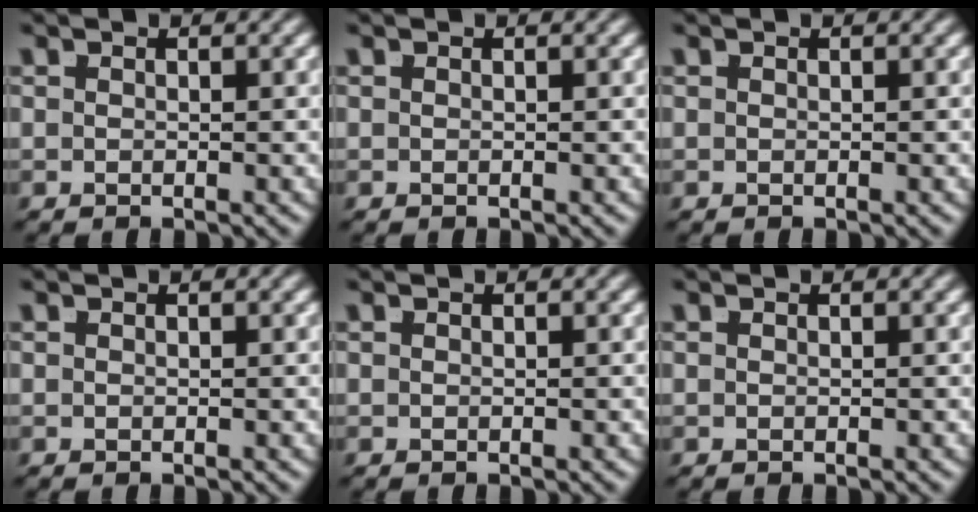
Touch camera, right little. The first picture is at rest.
{"total": 0.0}
{"total": 0.0}
{"total": 0.0}
{"total": 0.0}
{"total": 0.0}